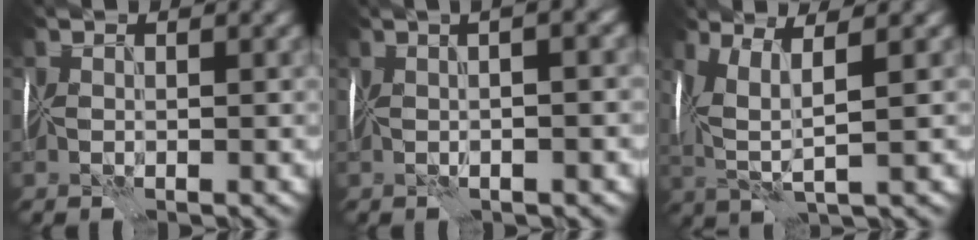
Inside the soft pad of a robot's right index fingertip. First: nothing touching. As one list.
[{"total": 8.6, "force": [2.0, 3.9, 7.4], "torque": [-0.034, 0.039, -0.009]}, {"total": 5.2, "force": [1.4, 1.5, 4.7], "torque": [-0.112, 0.003, 0.028]}]